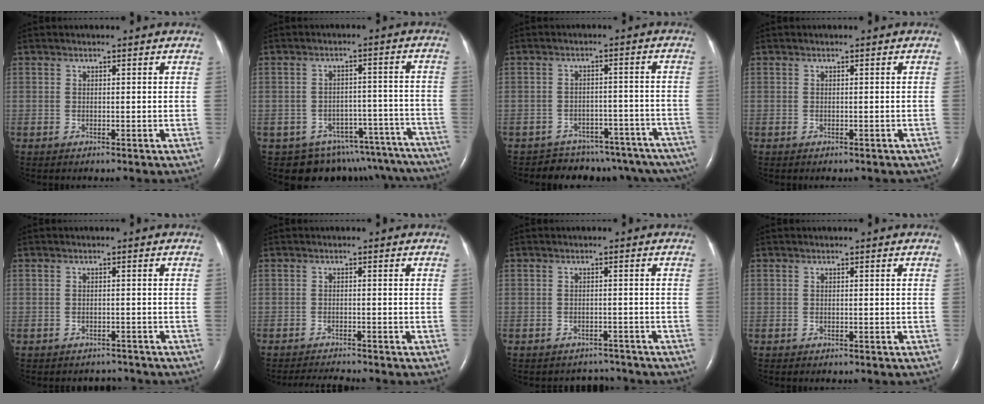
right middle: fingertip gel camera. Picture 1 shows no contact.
{"total": 17.7, "force": [-15.4, 8.0, 3.4], "torque": [-0.014, 0.051, -0.170]}
{"total": 15.6, "force": [-13.7, 6.8, 3.2], "torque": [-0.022, 0.043, -0.151]}
{"total": 3.6, "force": [-3.0, 1.5, 1.4], "torque": [-0.010, -0.004, -0.029]}
{"total": 2.6, "force": [-2.4, 1.1, -0.3], "torque": [0.000, 0.004, -0.033]}
{"total": 3.6, "force": [-3.5, -0.4, 0.8], "torque": [-0.019, -0.016, -0.054]}
{"total": 3.4, "force": [-3.1, 1.2, -0.7], "torque": [0.004, 0.008, -0.042]}
{"total": 0.0}